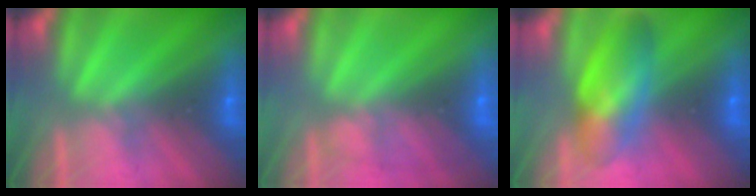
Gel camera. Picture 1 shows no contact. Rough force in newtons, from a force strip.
{"total": 1.8}
{"total": 7.8}